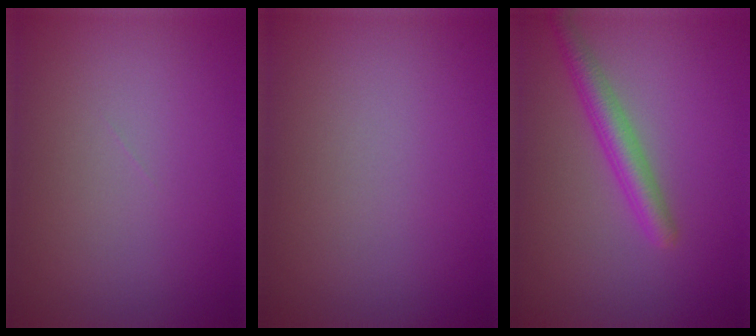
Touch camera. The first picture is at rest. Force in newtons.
{"total": 0.0}
{"total": 3.0, "press": 3.0, "slide": 0.0}